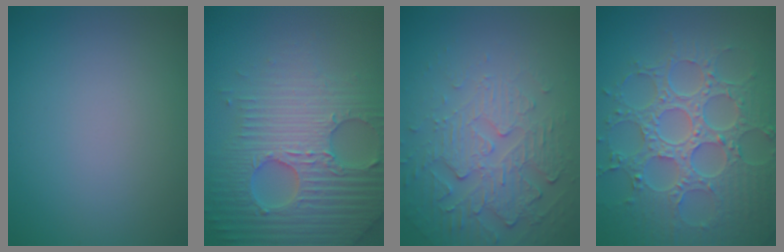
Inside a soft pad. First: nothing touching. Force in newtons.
{"total": 7.3, "press": 7.1, "slide": 1.7}
{"total": 5.8, "press": 3.7, "slide": 4.4}
{"total": 8.8, "press": 6.4, "slide": 5.9}